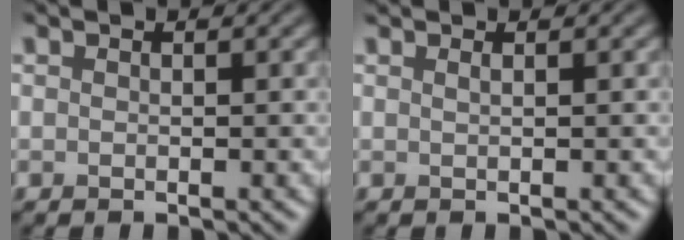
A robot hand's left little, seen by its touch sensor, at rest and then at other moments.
{"total": 0.9, "force": [0.5, 0.3, 0.6], "torque": [-0.006, 0.001, 0.004]}